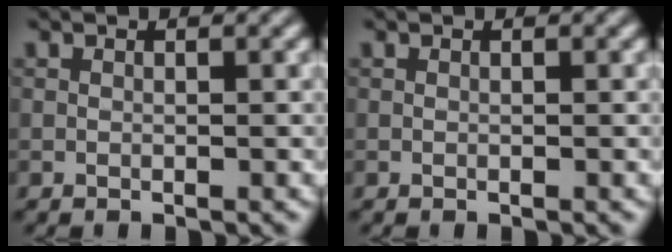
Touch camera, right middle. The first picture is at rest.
{"total": 0.0}